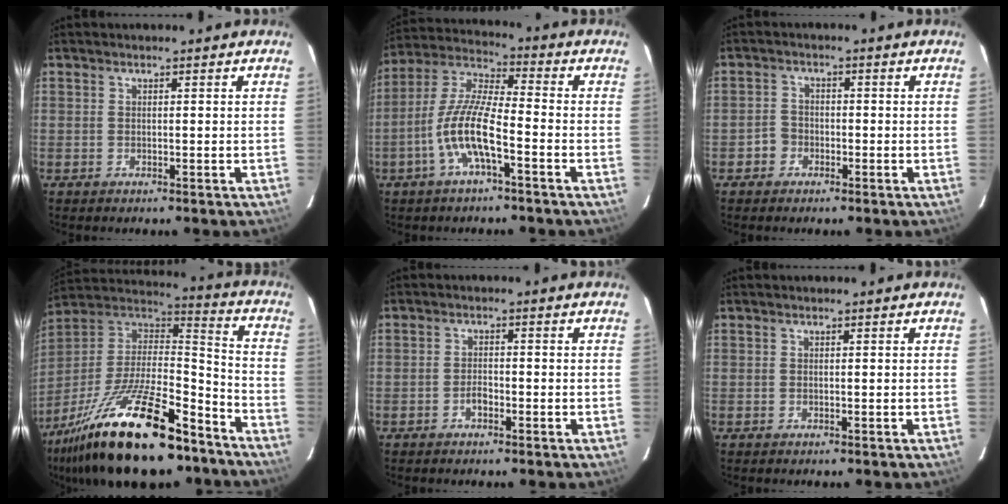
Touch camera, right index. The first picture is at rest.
{"total": 11.0, "force": [-4.5, 2.2, 9.8], "torque": [-0.210, 0.003, -0.088]}
{"total": 3.0, "force": [-1.6, 2.5, 0.4], "torque": [-0.009, 0.010, -0.031]}
{"total": 29.3, "force": [-19.7, 9.8, 19.3], "torque": [-0.364, -0.022, -0.315]}
{"total": 1.7, "force": [-1.1, 0.9, 1.0], "torque": [-0.020, 0.004, -0.021]}
{"total": 0.0}